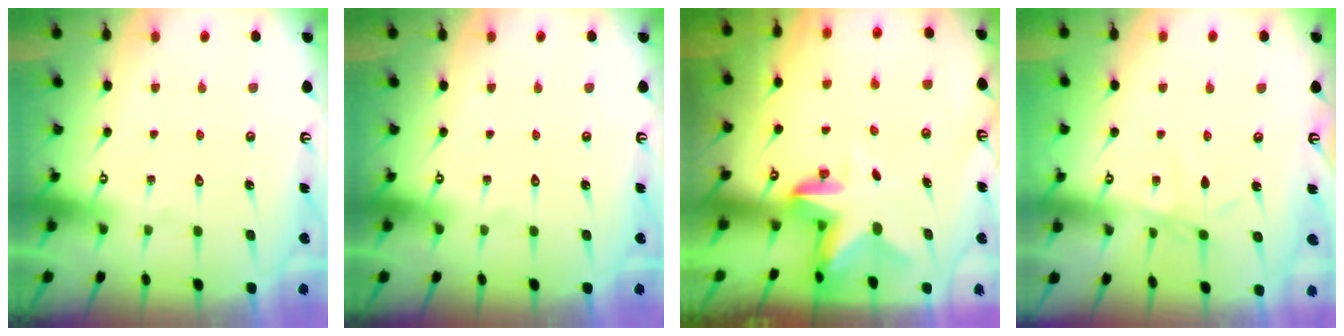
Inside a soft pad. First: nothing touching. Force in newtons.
{"total": 0.0}
{"total": 3.0, "press": 3.0, "slide": 0.4}
{"total": 2.8, "press": 2.8, "slide": 0.2}